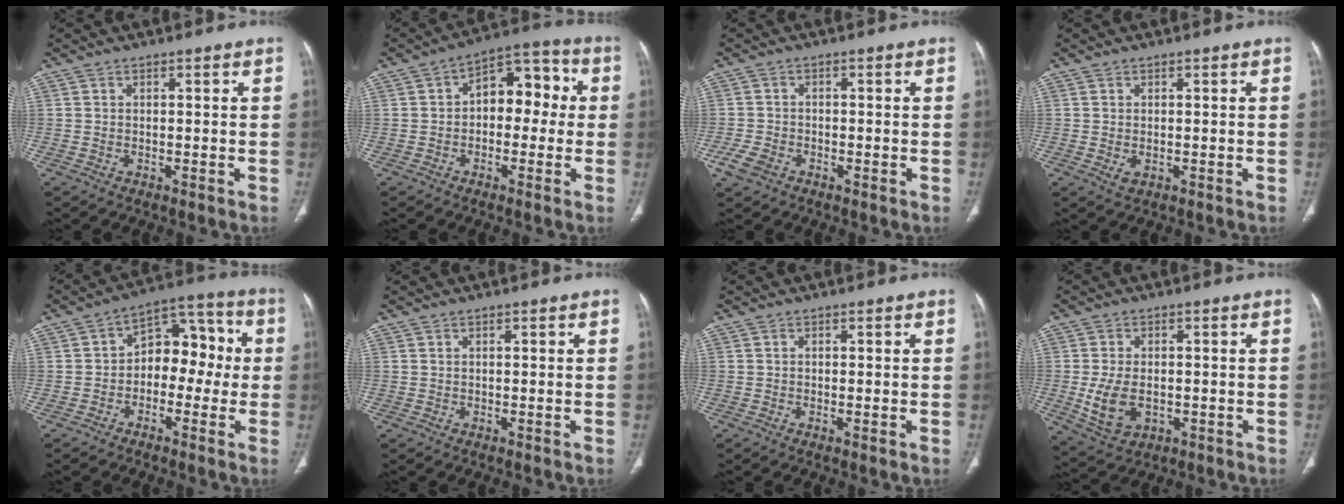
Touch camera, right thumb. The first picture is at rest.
{"total": 10.5, "force": [0.3, 6.8, 7.9], "torque": [-0.071, 0.040, -0.009]}
{"total": 4.2, "force": [-2.2, 2.6, 2.4], "torque": [-0.055, 0.005, -0.041]}
{"total": 1.8, "force": [-0.3, 1.1, 1.4], "torque": [-0.029, -0.003, -0.002]}
{"total": 11.2, "force": [-0.8, 7.6, 8.2], "torque": [-0.067, 0.048, -0.028]}
{"total": 0.0}
{"total": 0.7, "force": [-0.2, 0.1, 0.7], "torque": [-0.019, -0.003, -0.004]}
{"total": 8.1, "force": [-1.3, 5.2, 6.0], "torque": [-0.115, -0.002, -0.010]}